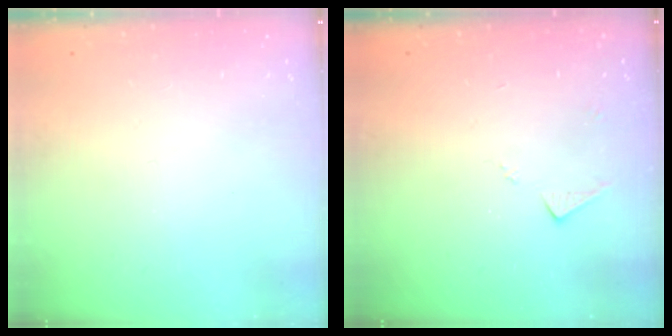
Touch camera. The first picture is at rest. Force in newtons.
{"total": 3.5, "press": 3.4, "slide": 0.5}